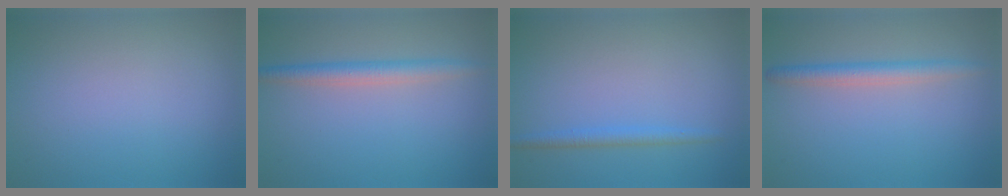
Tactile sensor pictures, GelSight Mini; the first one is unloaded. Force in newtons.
{"total": 2.5, "press": 2.5, "slide": 0.1}
{"total": 1.6, "press": 1.6, "slide": 0.1}
{"total": 2.3, "press": 2.3, "slide": 0.1}